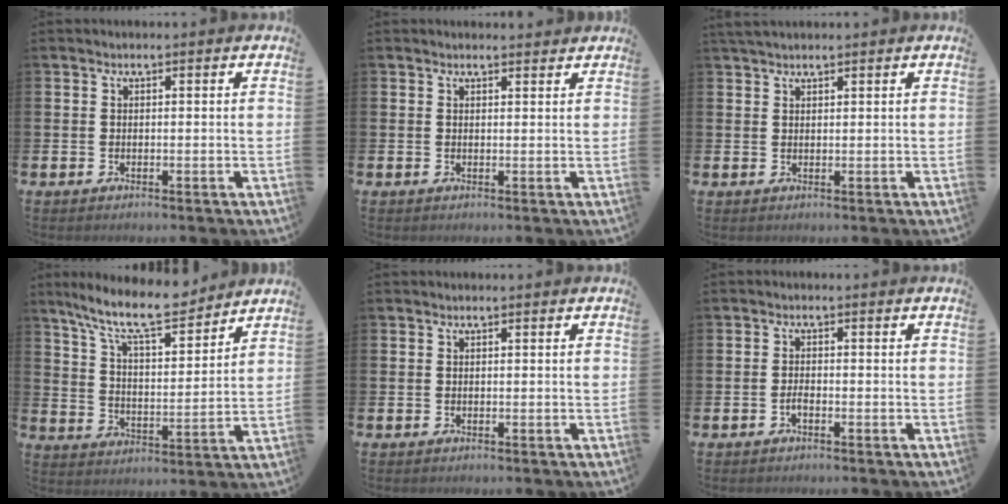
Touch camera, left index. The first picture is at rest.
{"total": 1.0, "force": [1.0, 0.2, 0.1], "torque": [0.010, -0.003, 0.015]}
{"total": 1.9, "force": [1.7, 0.5, 0.6], "torque": [-0.005, 0.000, 0.030]}
{"total": 11.2, "force": [9.7, 2.2, 5.2], "torque": [-0.120, -0.057, 0.169]}
{"total": 0.0}
{"total": 1.2, "force": [-0.7, 0.4, 0.8], "torque": [-0.020, 0.000, -0.013]}